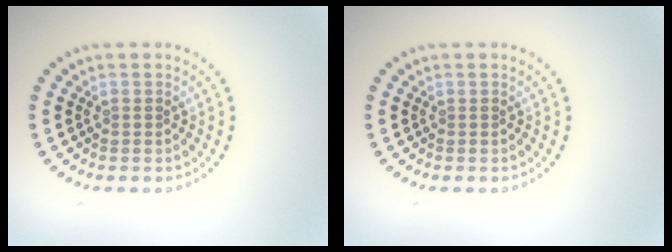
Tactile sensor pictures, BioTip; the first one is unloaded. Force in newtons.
{"total": 0.0}